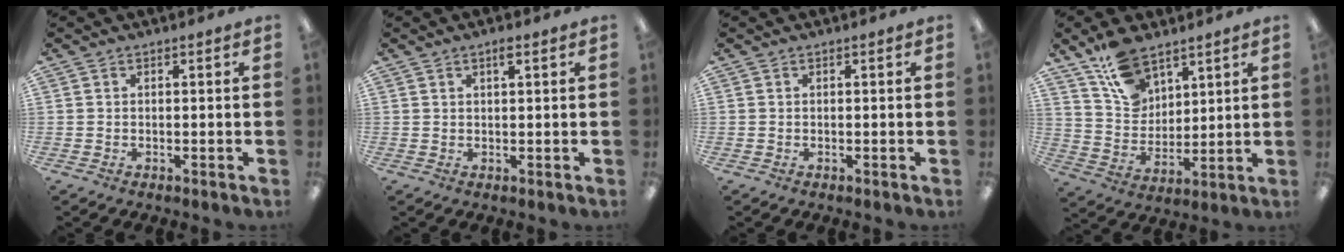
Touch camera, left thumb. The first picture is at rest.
{"total": 1.9, "force": [1.2, 0.6, 1.4], "torque": [-0.021, 0.000, 0.019]}
{"total": 0.0}
{"total": 12.6, "force": [8.8, 7.3, 5.4], "torque": [-0.113, -0.034, 0.170]}